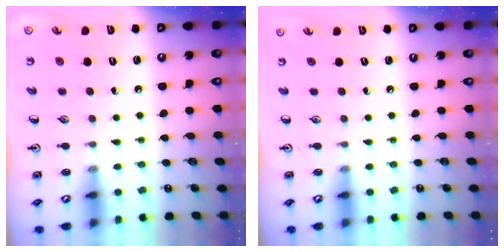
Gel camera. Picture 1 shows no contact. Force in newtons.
{"total": 0.0}